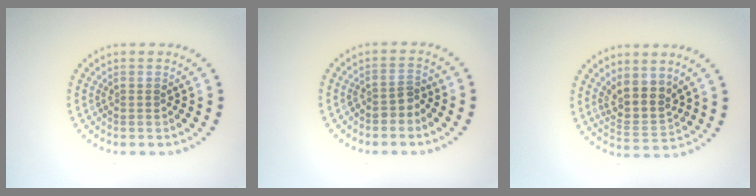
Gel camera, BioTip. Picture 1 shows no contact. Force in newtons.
{"total": 1.4, "press": 1.0, "slide": 0.9}
{"total": 3.5, "press": 2.9, "slide": 1.8}